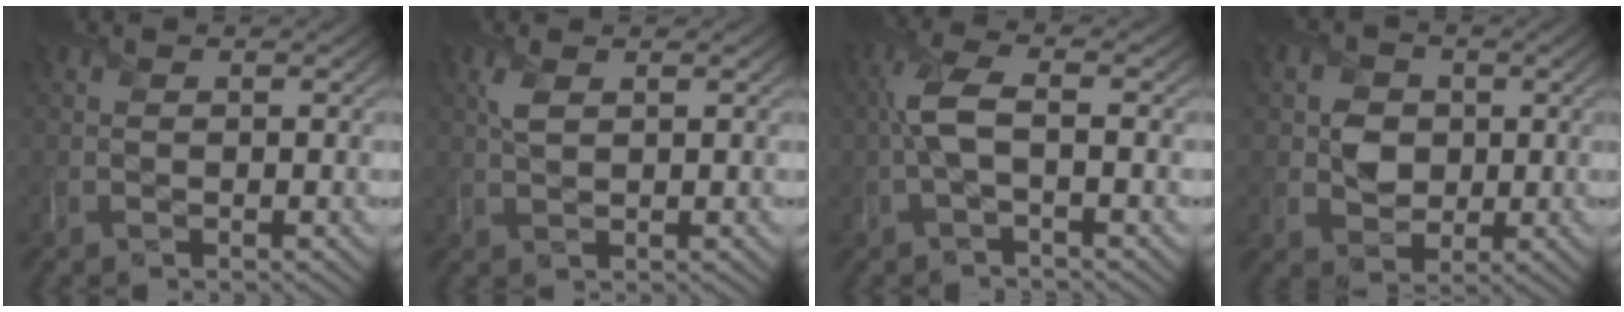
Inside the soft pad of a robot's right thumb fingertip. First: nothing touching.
{"total": 1.8, "force": [0.9, 0.8, 1.4], "torque": [-0.039, 0.002, 0.019]}
{"total": 4.3, "force": [-0.4, 1.2, 4.1], "torque": [-0.098, 0.010, -0.017]}
{"total": 4.3, "force": [0.2, 3.9, 1.8], "torque": [-0.044, -0.004, -0.007]}